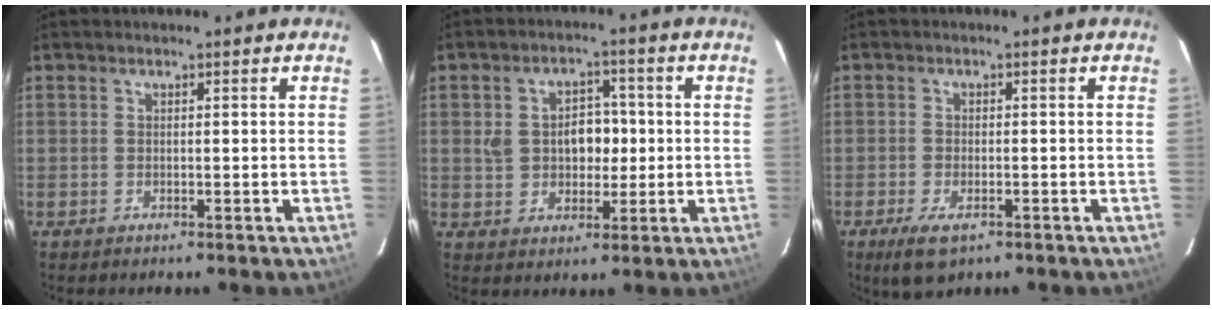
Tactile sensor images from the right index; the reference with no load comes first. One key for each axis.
{"total": 7.2, "fx": 0.4, "fy": 5.5, "fz": 4.6, "tx": -0.084, "ty": 0.020, "tz": 0.013}
{"total": 5.5, "fx": -3.2, "fy": 2.4, "fz": 3.7, "tx": -0.087, "ty": -0.016, "tz": -0.056}